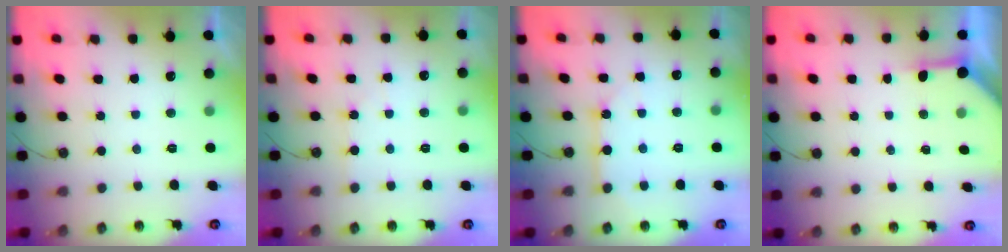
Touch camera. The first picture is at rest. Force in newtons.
{"total": 2.1, "press": 2.0, "slide": 0.3}
{"total": 7.7, "press": 7.7, "slide": 0.8}
{"total": 3.9, "press": 3.9, "slide": 0.5}